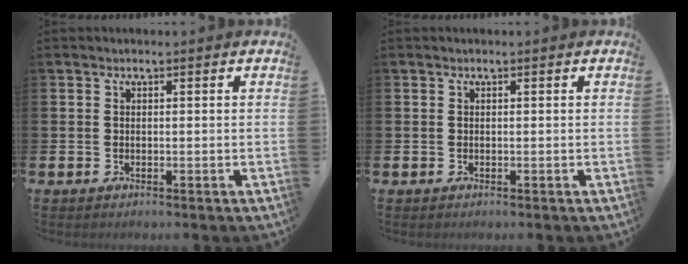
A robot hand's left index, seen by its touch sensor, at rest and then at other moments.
{"total": 0.0}